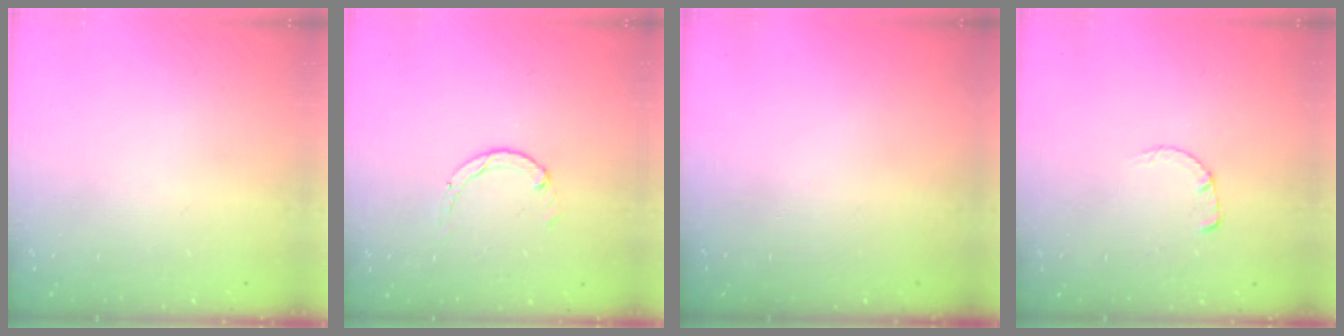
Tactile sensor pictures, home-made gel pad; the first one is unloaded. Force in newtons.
{"total": 0.0}
{"total": 0.0}
{"total": 0.7, "press": 0.6, "slide": 0.2}